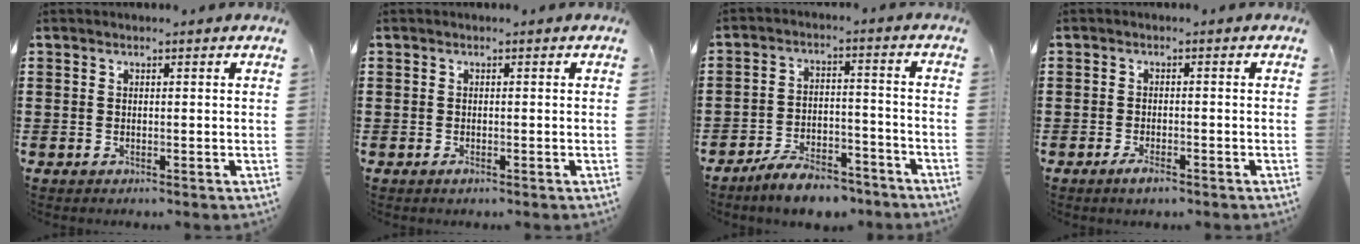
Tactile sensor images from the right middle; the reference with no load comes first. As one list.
[{"total": 0.6, "force": [-0.4, 0.2, 0.4], "torque": [-0.010, -0.007, -0.005]}, {"total": 6.7, "force": [-6.2, 1.4, 2.4], "torque": [-0.046, 0.009, -0.117]}, {"total": 2.1, "force": [-1.3, 0.5, 1.5], "torque": [-0.035, -0.005, -0.026]}]